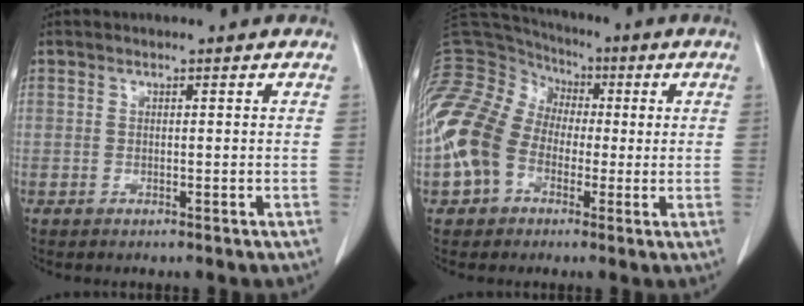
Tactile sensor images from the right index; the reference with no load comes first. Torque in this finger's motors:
{"motor_torque": [1.89, 0.25, 0.71, 0.21]}